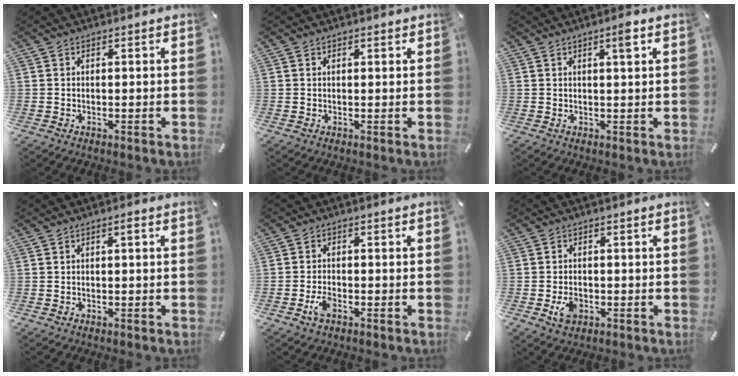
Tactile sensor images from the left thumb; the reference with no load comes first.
{"total": 0.5, "force": [0.3, 0.4, 0.2], "torque": [-0.003, 0.002, 0.005]}
{"total": 2.9, "force": [1.4, 0.4, 2.6], "torque": [-0.038, -0.003, 0.018]}
{"total": 0.9, "force": [0.1, 0.1, 0.9], "torque": [-0.018, 0.002, 0.001]}
{"total": 3.1, "force": [-1.5, 1.6, 2.2], "torque": [-0.050, 0.002, -0.030]}
{"total": 3.8, "force": [-1.1, 2.7, 2.4], "torque": [-0.045, -0.003, -0.022]}